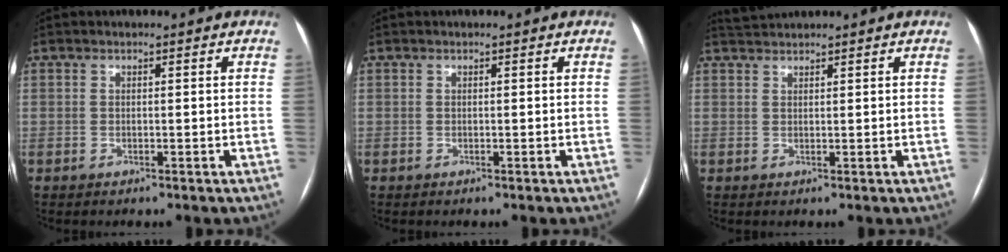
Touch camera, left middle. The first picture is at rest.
{"total": 0.0}
{"total": 2.1, "force": [2.0, -0.2, 0.0], "torque": [-0.006, 0.016, 0.046]}